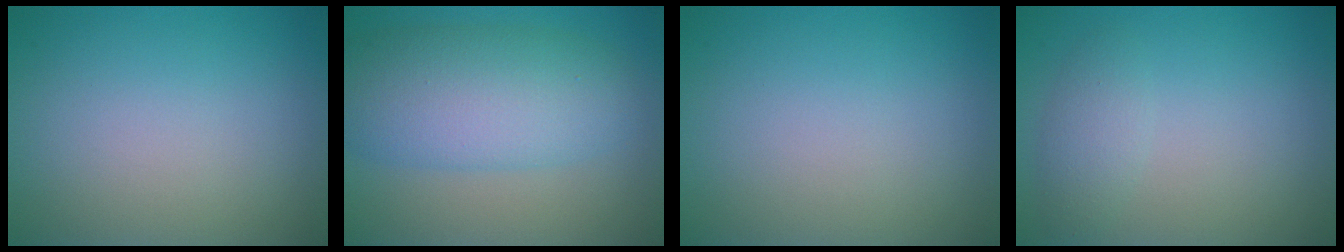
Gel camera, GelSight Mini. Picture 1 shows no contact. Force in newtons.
{"total": 7.9, "press": 7.9, "slide": 0.4}
{"total": 0.0}
{"total": 1.7, "press": 1.7, "slide": 0.1}